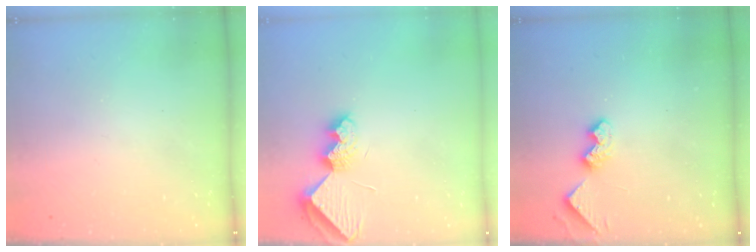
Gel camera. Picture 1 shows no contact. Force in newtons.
{"total": 9.1, "press": 9.1, "slide": 0.3}
{"total": 7.9, "press": 7.9, "slide": 0.4}